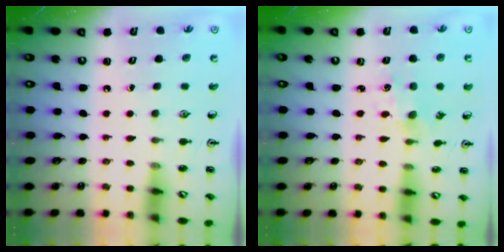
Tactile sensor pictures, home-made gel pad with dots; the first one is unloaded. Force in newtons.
{"total": 0.9, "press": 0.9, "slide": 0.2}